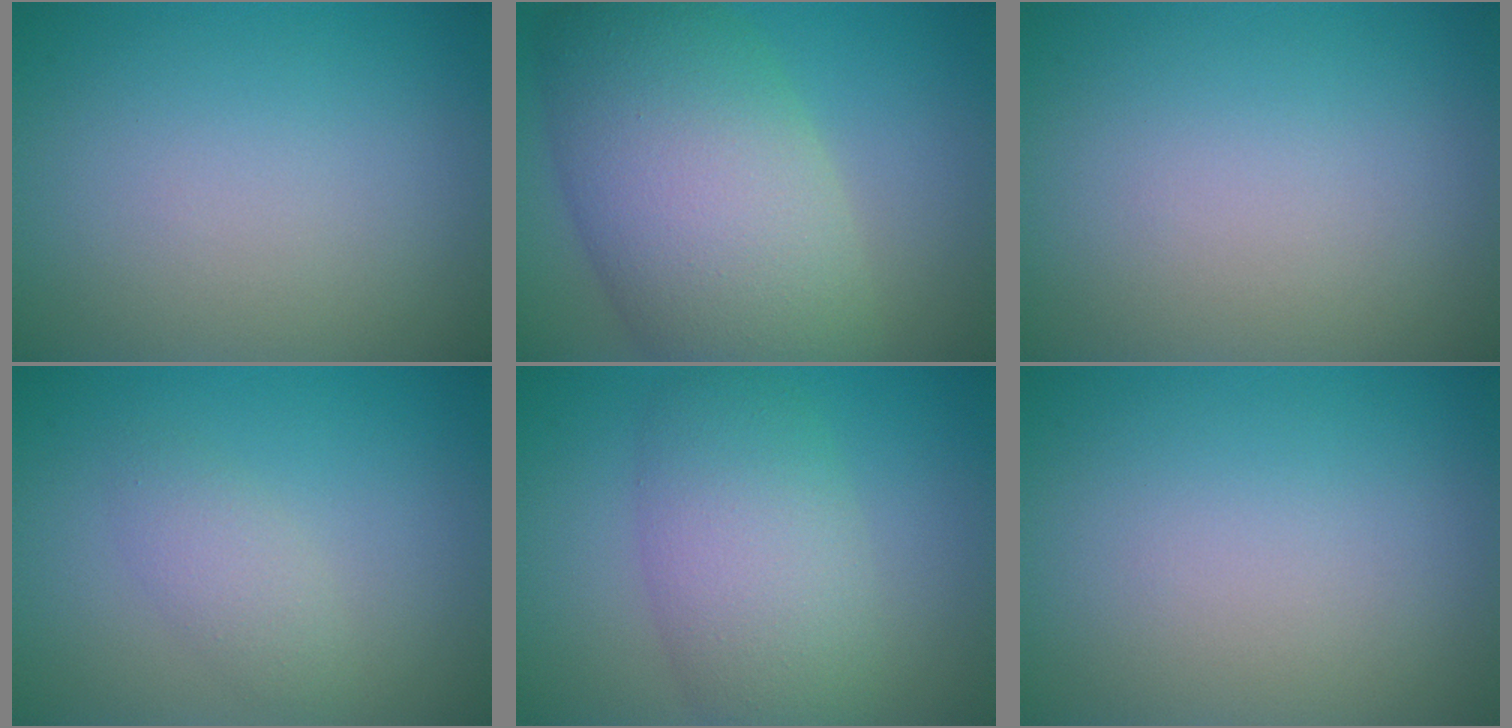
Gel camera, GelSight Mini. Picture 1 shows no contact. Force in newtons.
{"total": 12.1, "press": 12.1, "slide": 0.5}
{"total": 0.0}
{"total": 1.9, "press": 1.9, "slide": 0.1}
{"total": 6.2, "press": 6.2, "slide": 0.1}
{"total": 0.0}